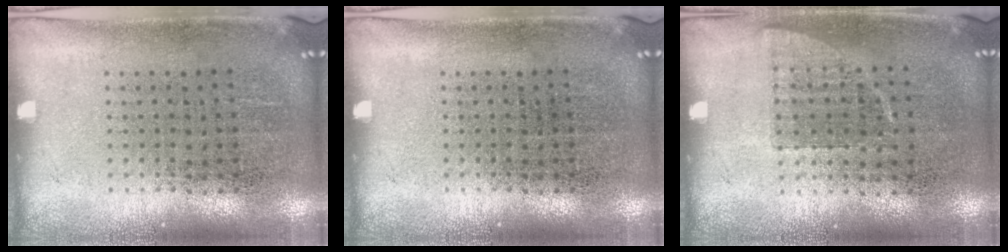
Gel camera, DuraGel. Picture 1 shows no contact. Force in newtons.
{"total": 0.0}
{"total": 0.7, "press": 0.7, "slide": 0.3}